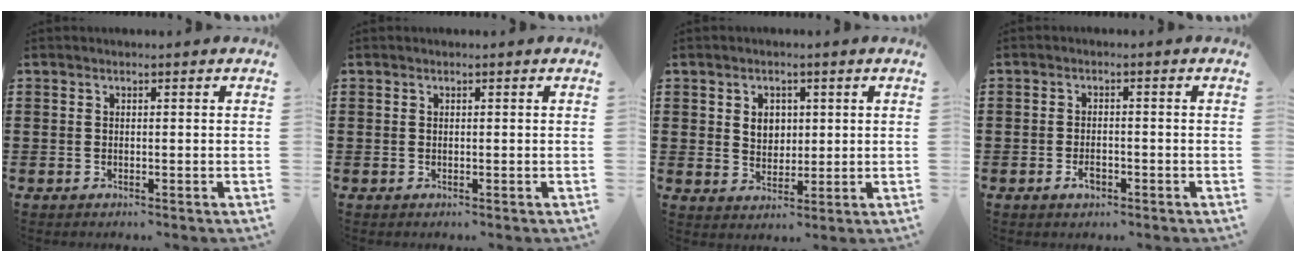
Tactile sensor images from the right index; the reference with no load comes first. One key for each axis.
{"total": 0.0}
{"total": 3.5, "fx": 1.1, "fy": 2.8, "fz": 1.8, "tx": -0.037, "ty": 0.008, "tz": 0.015}
{"total": 2.1, "fx": -1.1, "fy": 0.9, "fz": 1.6, "tx": -0.032, "ty": -0.003, "tz": -0.020}